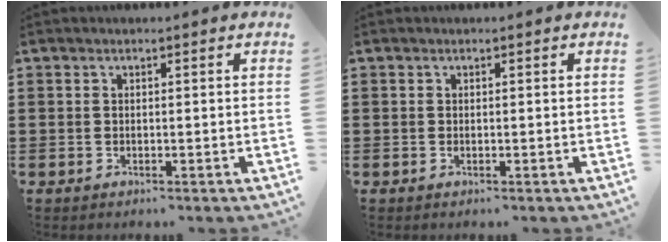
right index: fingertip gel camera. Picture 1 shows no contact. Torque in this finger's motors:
{"motor_torque": [2.14, 0.00, 0.04, 0.02]}